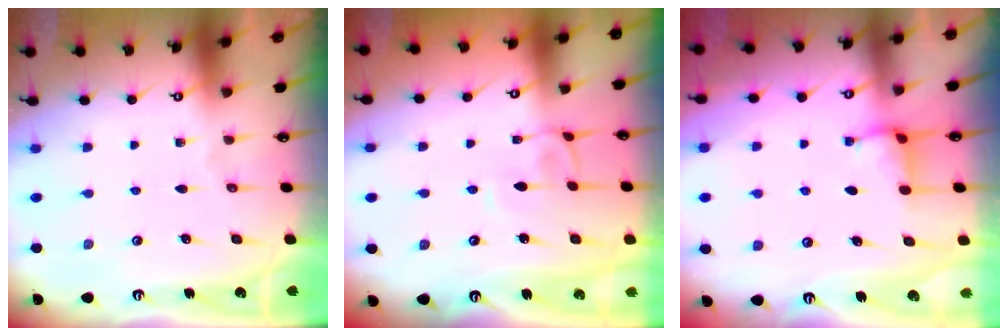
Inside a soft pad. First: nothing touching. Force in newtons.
{"total": 3.7, "press": 3.7, "slide": 0.0}
{"total": 3.5, "press": 3.5, "slide": 0.2}